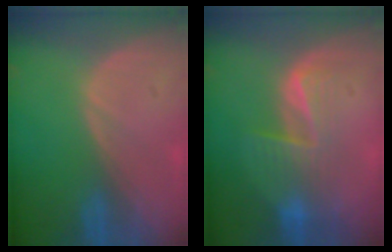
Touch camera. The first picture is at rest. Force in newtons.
{"total": 6.4, "press": 6.2, "slide": 1.9}